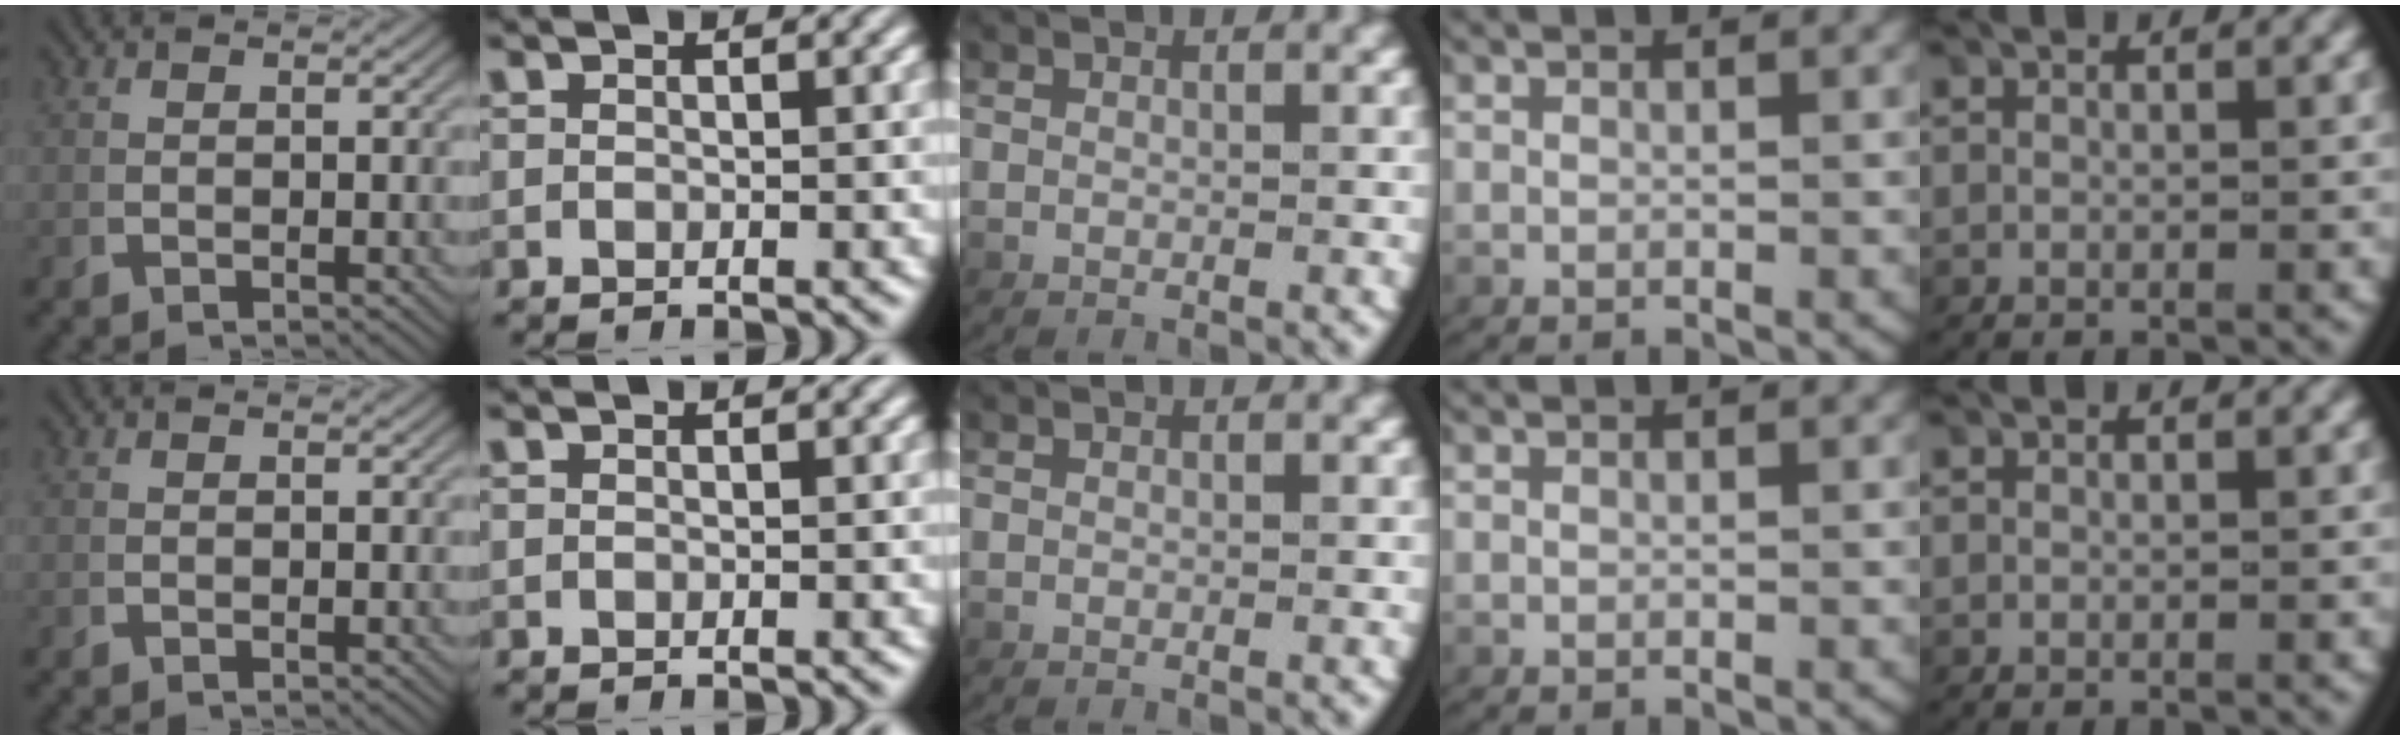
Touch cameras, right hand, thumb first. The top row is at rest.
{}